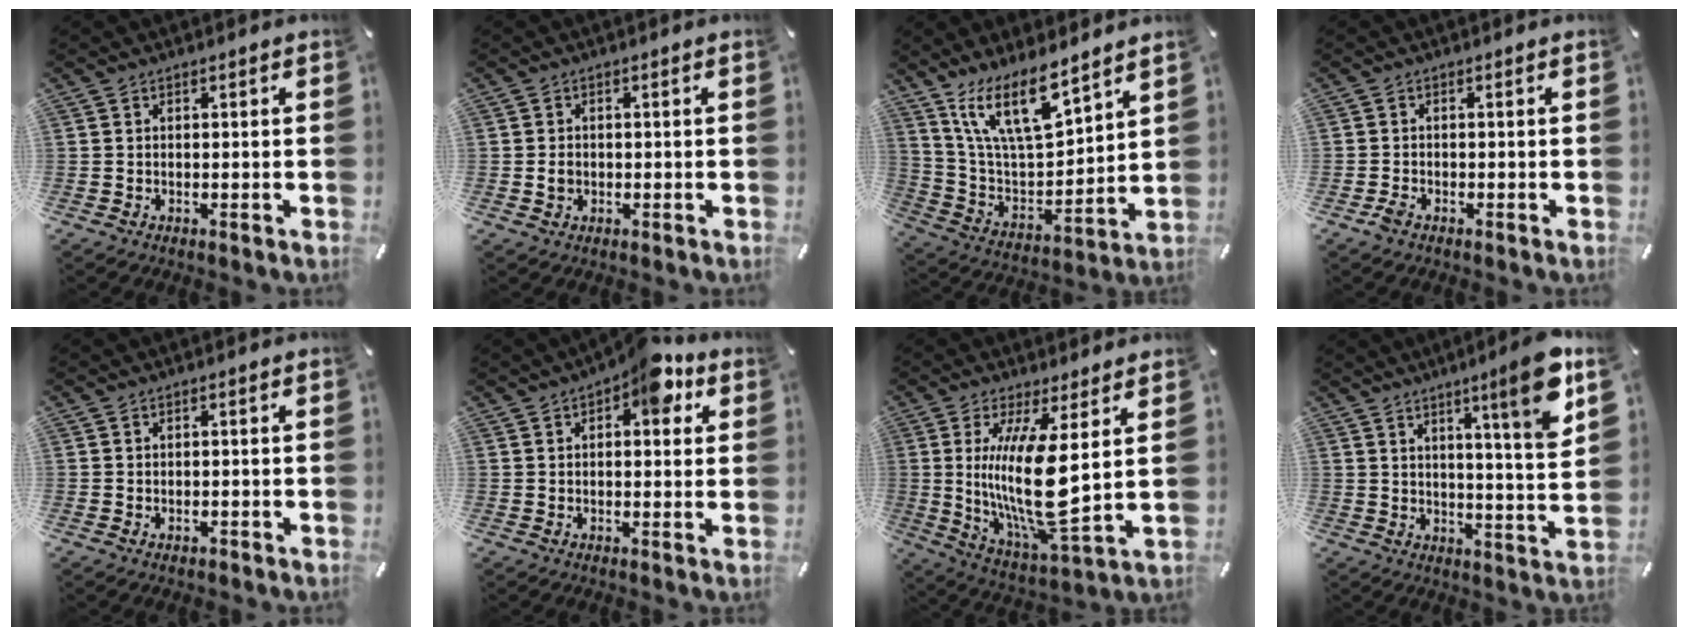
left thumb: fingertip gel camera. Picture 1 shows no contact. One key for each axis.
{"total": 2.0, "fx": -0.2, "fy": 1.7, "fz": 1.0, "tx": -0.019, "ty": 0.005, "tz": -0.005}
{"total": 15.9, "fx": 11.2, "fy": 5.8, "fz": 9.7, "tx": -0.202, "ty": -0.064, "tz": 0.199}
{"total": 1.5, "fx": -1.1, "fy": 0.9, "fz": 0.5, "tx": -0.009, "ty": 0.004, "tz": -0.021}
{"total": 0.7, "fx": -0.4, "fy": 0.4, "fz": 0.3, "tx": -0.006, "ty": 0.000, "tz": -0.007}
{"total": 10.1, "fx": 4.8, "fy": 5.2, "fz": 7.2, "tx": -0.084, "ty": -0.018, "tz": 0.077}
{"total": 18.2, "fx": 2.4, "fy": 4.4, "fz": 17.5, "tx": -0.371, "ty": -0.039, "tz": 0.029}
{"total": 12.6, "fx": 8.2, "fy": 0.2, "fz": 9.6, "tx": -0.137, "ty": -0.051, "tz": 0.121}